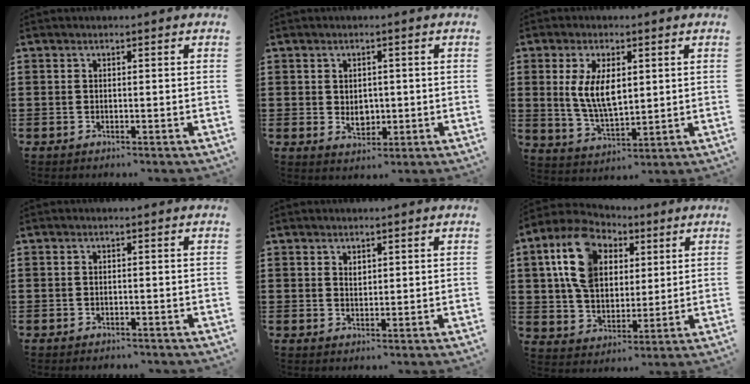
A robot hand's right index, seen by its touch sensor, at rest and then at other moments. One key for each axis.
{"total": 2.5, "fx": 0.1, "fy": 1.9, "fz": 1.6, "tx": -0.029, "ty": 0.001, "tz": 0.001}
{"total": 7.4, "fx": 1.3, "fy": 3.7, "fz": 6.4, "tx": -0.127, "ty": 0.004, "tz": 0.019}
{"total": 0.8, "fx": -0.8, "fy": 0.2, "fz": -0.1, "tx": -0.001, "ty": 0.000, "tz": -0.016}
{"total": 1.3, "fx": 1.0, "fy": 0.7, "fz": 0.3, "tx": -0.008, "ty": 0.003, "tz": 0.020}
{"total": 12.3, "fx": 4.4, "fy": 8.6, "fz": 7.5, "tx": -0.175, "ty": 0.017, "tz": 0.079}